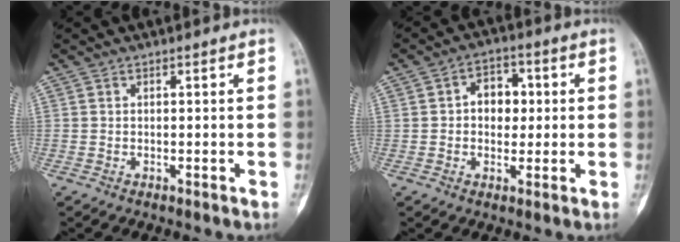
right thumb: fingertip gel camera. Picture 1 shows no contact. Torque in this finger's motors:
{"motor_torque": [0.97, 0.80, 0.08, -0.23, -0.02]}